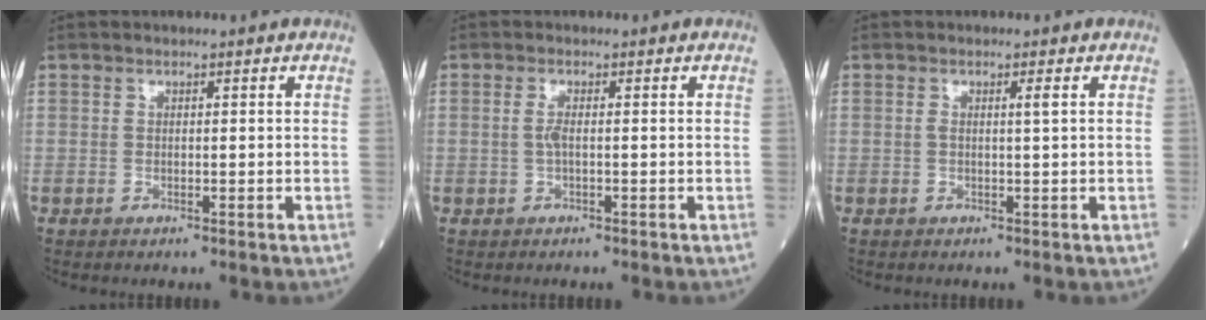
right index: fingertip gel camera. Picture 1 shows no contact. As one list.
[{"total": 1.5, "force": [-0.1, 0.2, 1.5], "torque": [-0.037, 0.000, -0.002]}, {"total": 1.3, "force": [0.3, -0.2, 1.2], "torque": [-0.023, 0.001, 0.005]}]